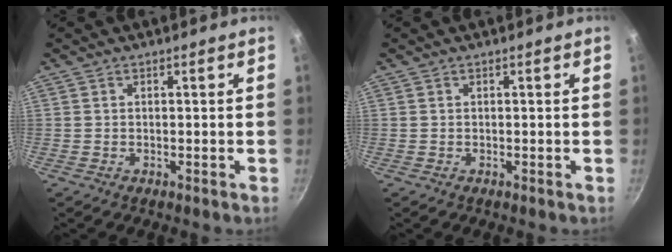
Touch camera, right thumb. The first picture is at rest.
{"total": 0.0}